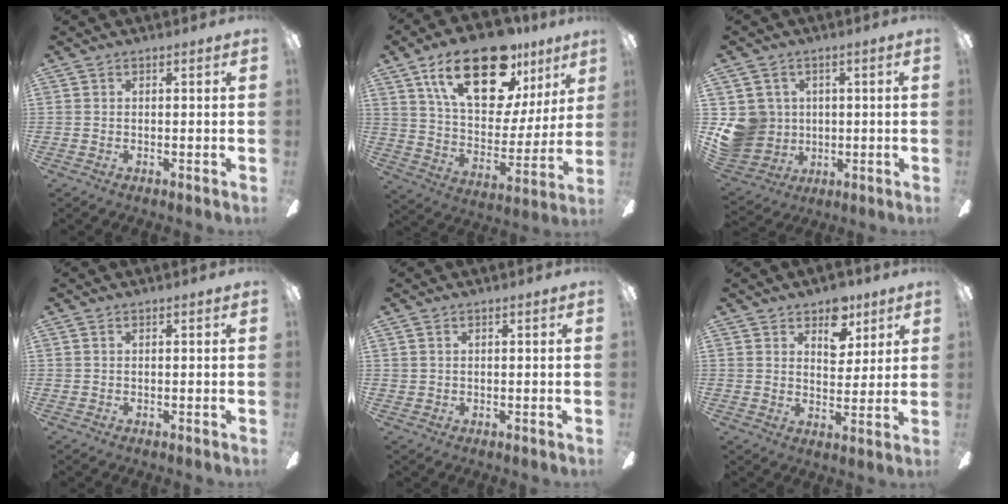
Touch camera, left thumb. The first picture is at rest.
{"total": 25.5, "force": [15.3, 12.1, 16.4], "torque": [-0.259, -0.073, 0.261]}
{"total": 10.7, "force": [0.4, 10.2, 3.0], "torque": [-0.085, 0.005, 0.016]}
{"total": 0.0}
{"total": 0.8, "force": [0.4, 0.6, 0.2], "torque": [-0.005, 0.003, 0.008]}
{"total": 8.6, "force": [5.3, 5.2, 4.3], "torque": [-0.043, -0.016, 0.091]}